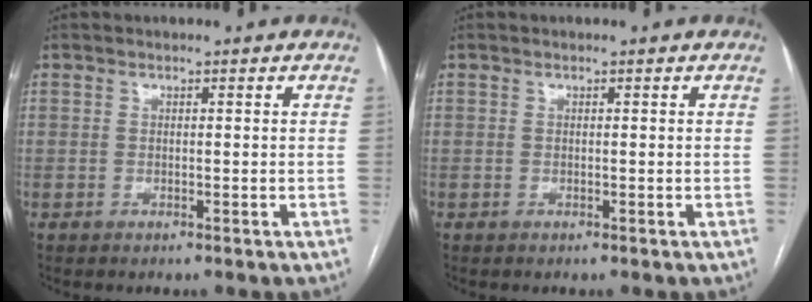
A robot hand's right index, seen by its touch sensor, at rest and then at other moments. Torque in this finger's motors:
{"motor_torque": [0.00, 0.00, 0.00, 0.00]}